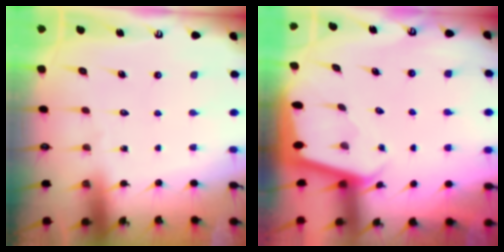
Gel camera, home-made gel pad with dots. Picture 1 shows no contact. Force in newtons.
{"total": 1.9, "press": 1.9, "slide": 0.1}